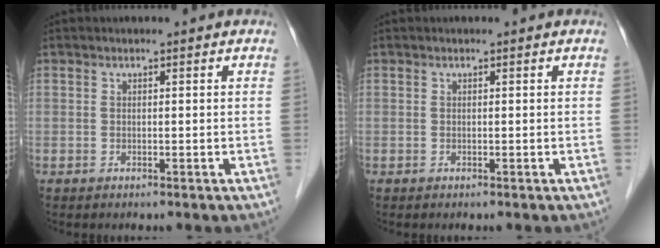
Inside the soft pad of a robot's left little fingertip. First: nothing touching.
{"total": 0.0}